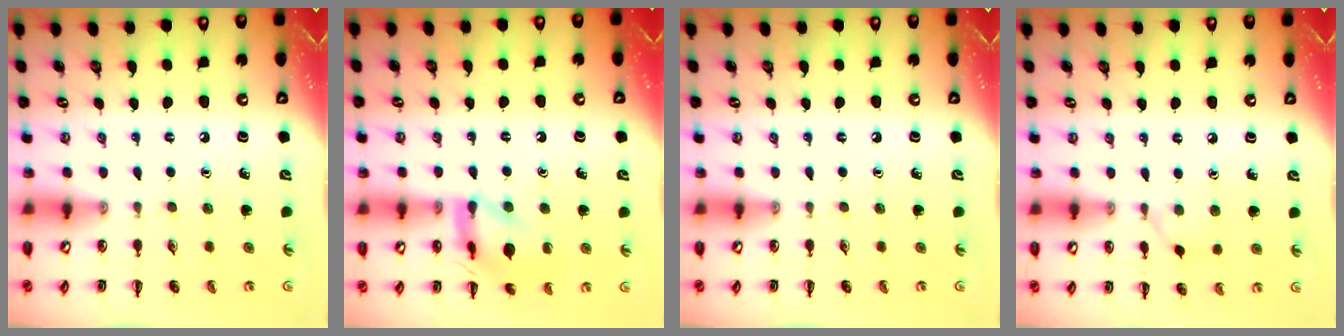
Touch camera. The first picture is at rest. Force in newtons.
{"total": 12.8, "press": 12.7, "slide": 1.2}
{"total": 0.0}
{"total": 2.7, "press": 2.5, "slide": 1.2}